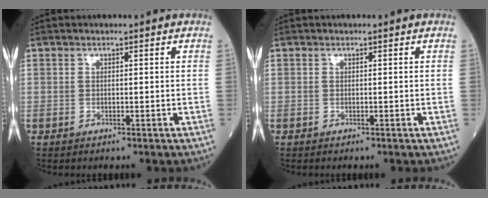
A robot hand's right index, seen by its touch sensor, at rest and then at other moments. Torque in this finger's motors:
{"motor_torque": [-0.15, 0.06, 0.03, 0.01]}